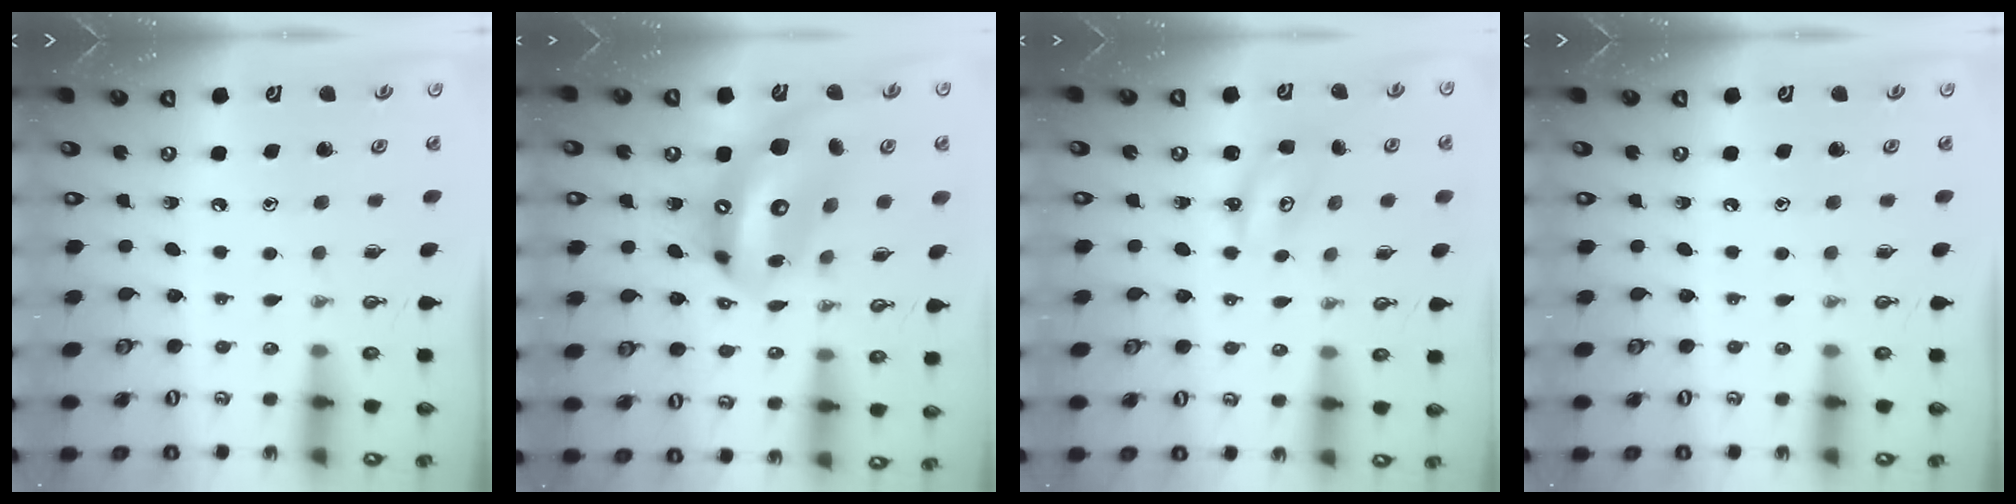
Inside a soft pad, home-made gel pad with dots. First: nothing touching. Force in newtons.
{"total": 18.3, "press": 18.1, "slide": 2.8}
{"total": 3.0, "press": 3.0, "slide": 0.2}
{"total": 0.0}